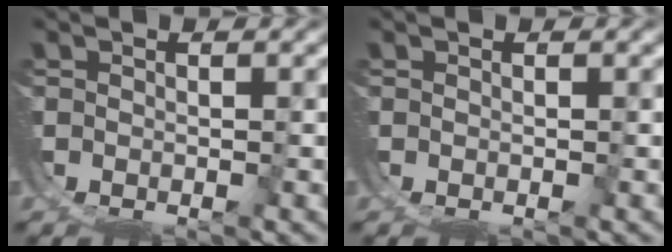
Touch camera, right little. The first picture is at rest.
{"total": 0.0}